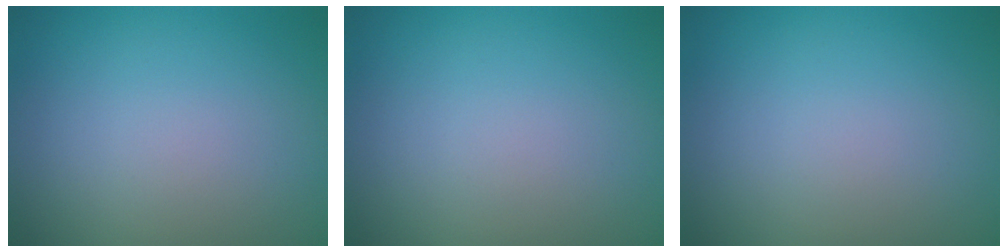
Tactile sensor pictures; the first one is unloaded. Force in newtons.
{"total": 0.0}
{"total": 0.0}